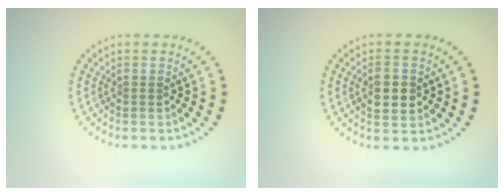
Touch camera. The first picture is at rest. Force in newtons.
{"total": 2.9, "press": 2.9, "slide": 0.2}